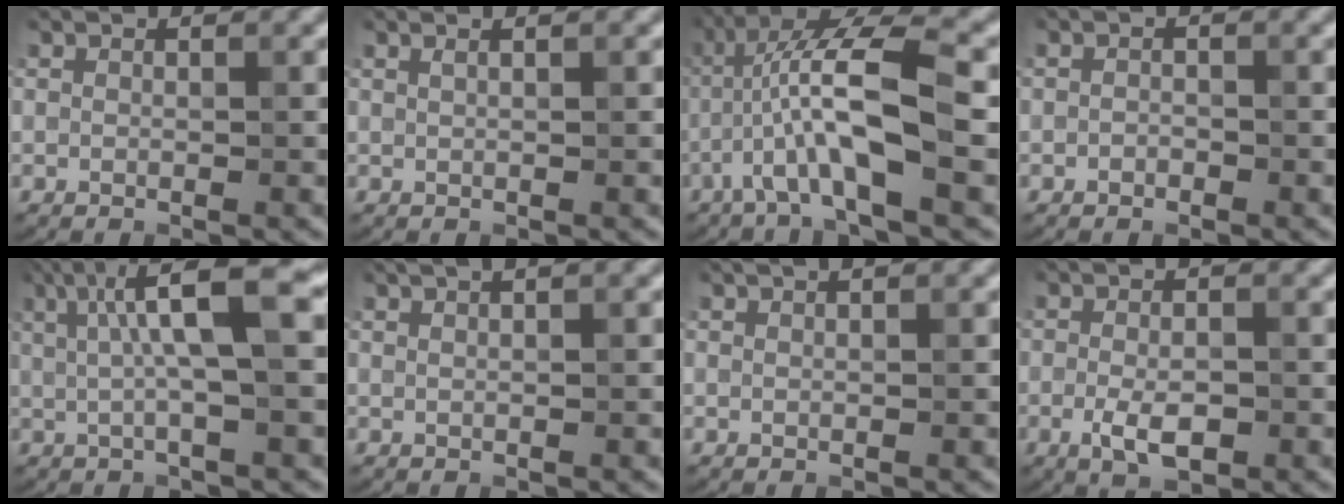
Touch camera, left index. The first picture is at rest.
{"total": 1.4, "force": [0.8, 0.5, 1.0], "torque": [-0.005, -0.001, 0.002]}
{"total": 8.2, "force": [-1.7, 1.7, 7.8], "torque": [-0.149, 0.024, -0.037]}
{"total": 0.7, "force": [-0.4, 0.5, 0.4], "torque": [-0.006, -0.001, -0.008]}
{"total": 7.3, "force": [1.9, 1.4, 6.9], "torque": [-0.109, 0.014, 0.024]}
{"total": 3.4, "force": [2.0, 1.3, 2.3], "torque": [-0.016, 0.011, 0.011]}
{"total": 1.3, "force": [0.9, 0.2, 0.9], "torque": [-0.015, -0.002, 0.011]}
{"total": 3.2, "force": [-1.1, 1.3, 2.7], "torque": [-0.051, -0.005, -0.019]}